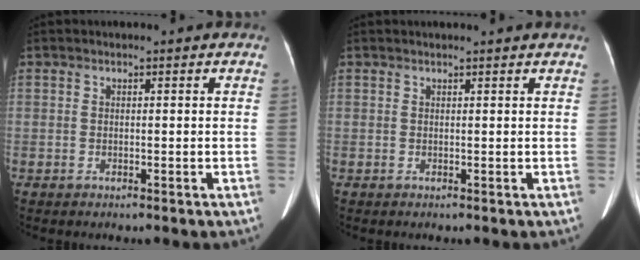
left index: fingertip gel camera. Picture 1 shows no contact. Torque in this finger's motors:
{"motor_torque": [0.57, -0.97, 0.10, 0.04]}